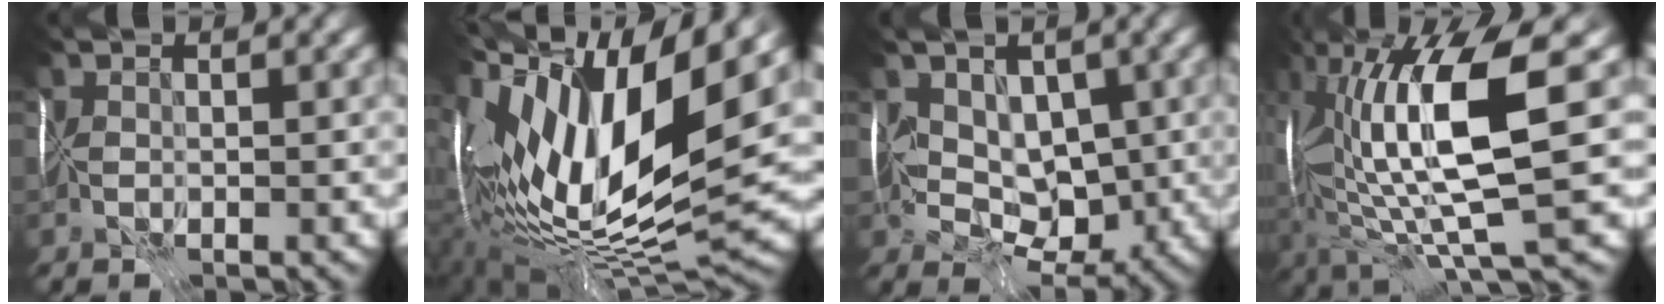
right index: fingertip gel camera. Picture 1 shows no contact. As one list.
[{"total": 15.3, "force": [4.1, 4.7, 14.0], "torque": [-0.248, 0.006, 0.070]}, {"total": 4.0, "force": [0.5, 2.9, 2.7], "torque": [-0.014, -0.011, 0.013]}, {"total": 10.7, "force": [1.2, 1.6, 10.5], "torque": [-0.179, -0.012, 0.028]}]